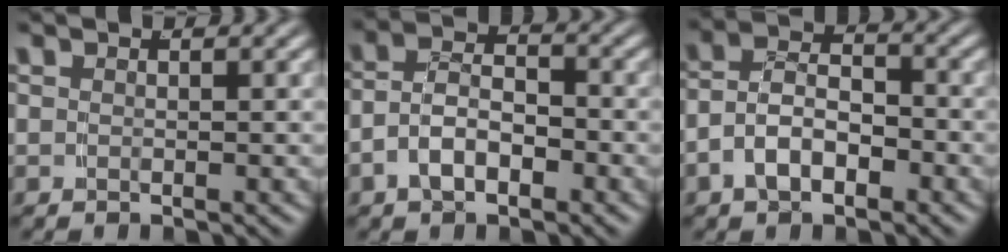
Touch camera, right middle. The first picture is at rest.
{"total": 5.5, "force": [-1.9, 4.0, 3.3], "torque": [-0.064, -0.012, -0.030]}
{"total": 6.1, "force": [-1.9, 4.5, 3.5], "torque": [-0.069, -0.013, -0.033]}